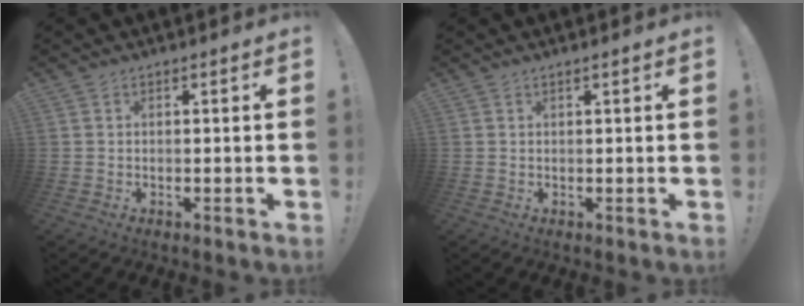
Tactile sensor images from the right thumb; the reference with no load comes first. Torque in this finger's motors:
{"motor_torque": [0.10, 0.01, -0.29, 0.18, 0.11]}